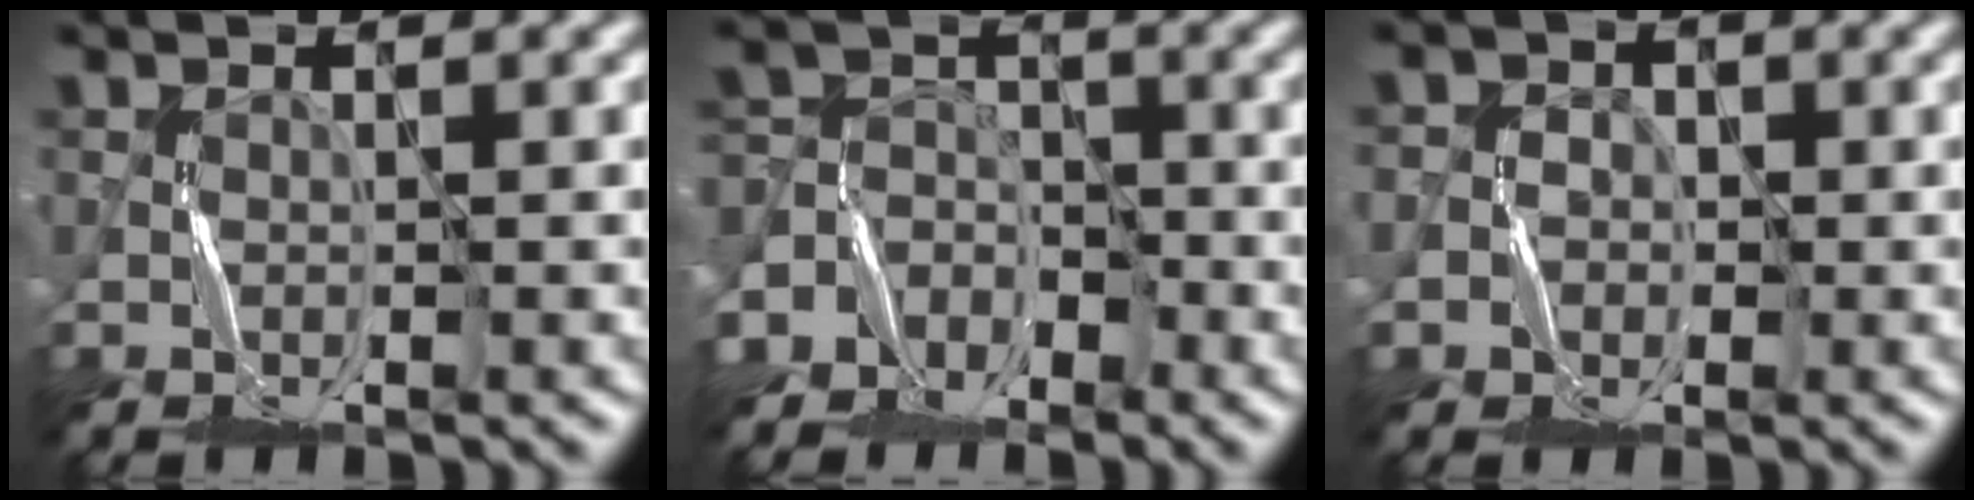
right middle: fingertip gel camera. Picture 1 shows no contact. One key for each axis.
{"total": 5.4, "fx": -3.9, "fy": 3.8, "fz": 0.2, "tx": 0.017, "ty": 0.010, "tz": -0.089}
{"total": 2.3, "fx": -0.2, "fy": 2.3, "fz": -0.1, "tx": 0.018, "ty": 0.007, "tz": -0.017}